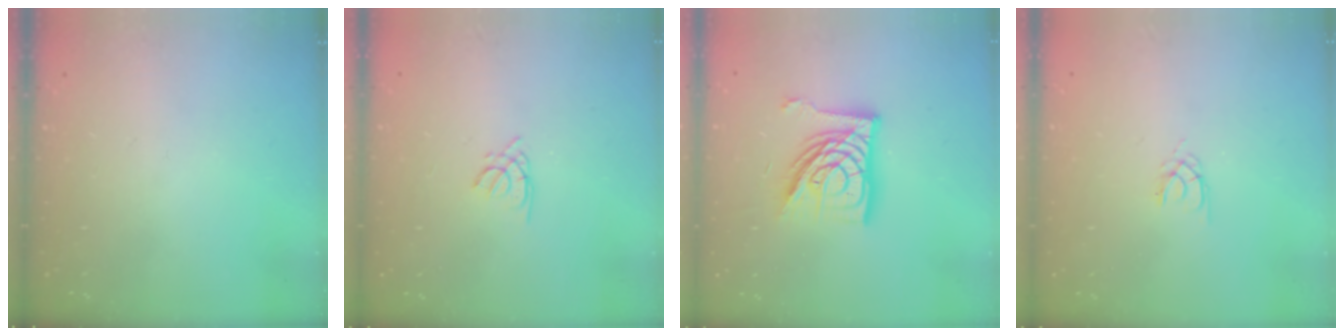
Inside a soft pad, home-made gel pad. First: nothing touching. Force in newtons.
{"total": 1.4, "press": 1.3, "slide": 0.3}
{"total": 17.3, "press": 17.3, "slide": 1.7}
{"total": 1.3, "press": 1.2, "slide": 0.3}